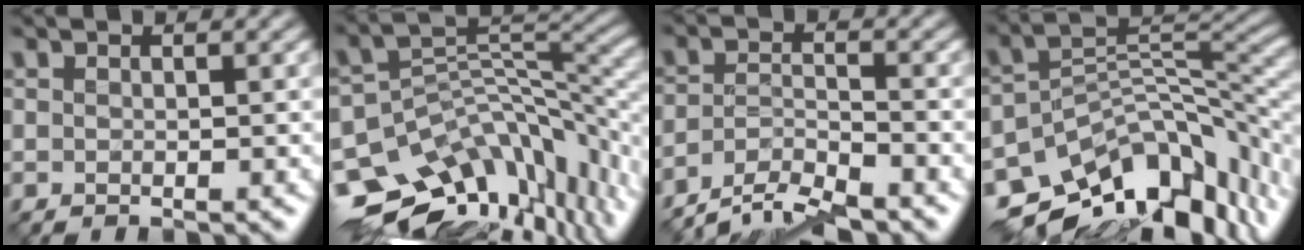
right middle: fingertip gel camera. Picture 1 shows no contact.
{"total": 11.5, "force": [-5.3, 6.3, 7.9], "torque": [-0.137, -0.002, -0.070]}
{"total": 5.2, "force": [-4.6, 1.2, 2.0], "torque": [-0.041, -0.002, -0.088]}
{"total": 13.1, "force": [-8.4, 6.4, 7.8], "torque": [-0.136, 0.001, -0.122]}